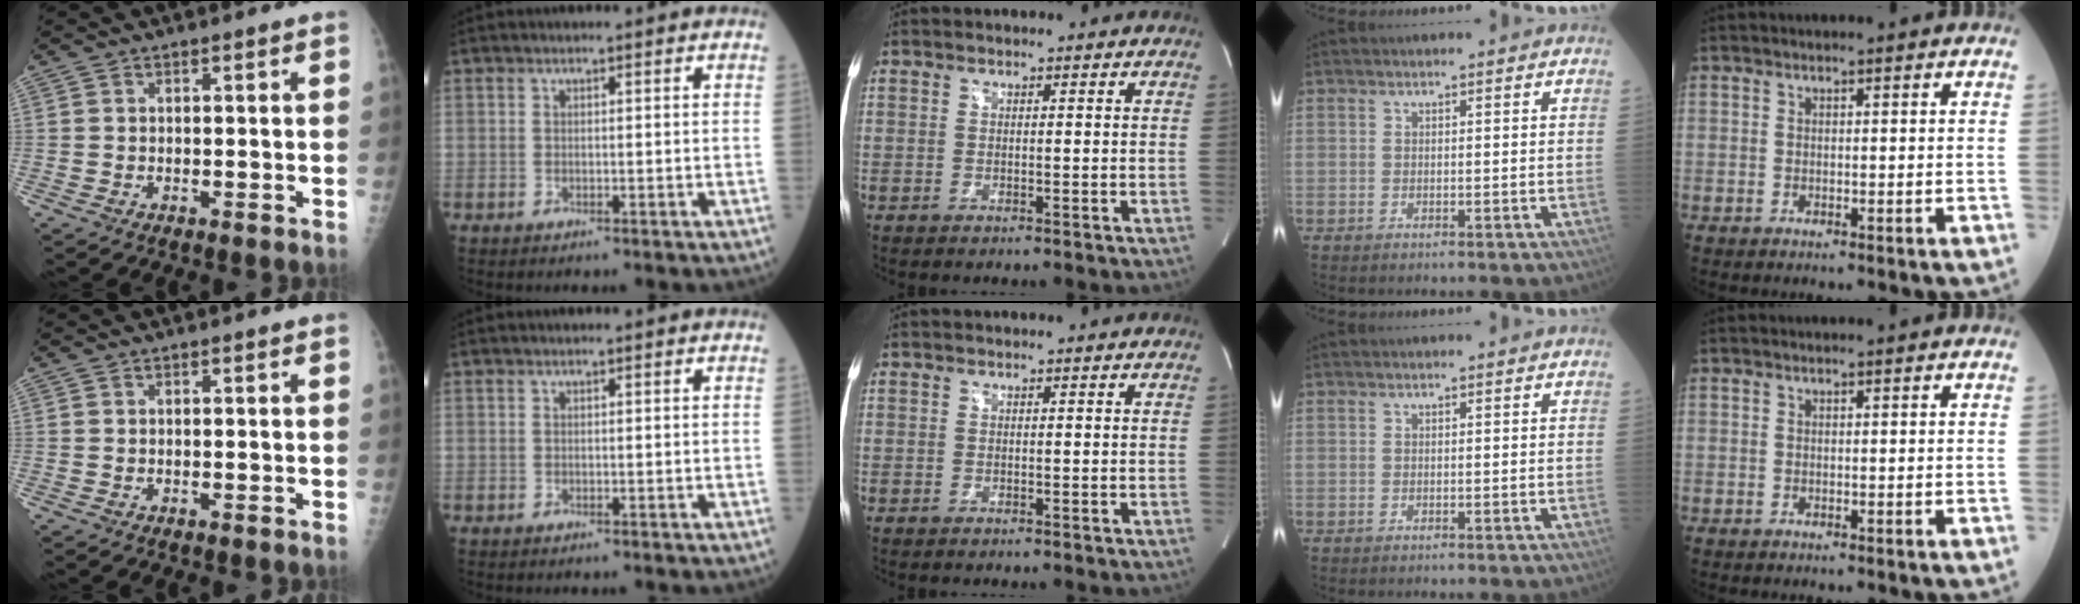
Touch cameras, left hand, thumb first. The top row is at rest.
{}